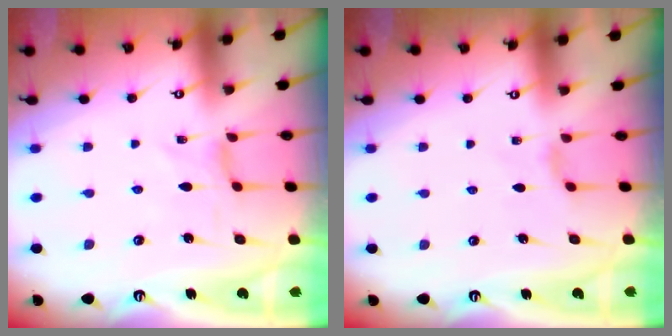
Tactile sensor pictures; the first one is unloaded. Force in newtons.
{"total": 1.4, "press": 1.3, "slide": 0.5}